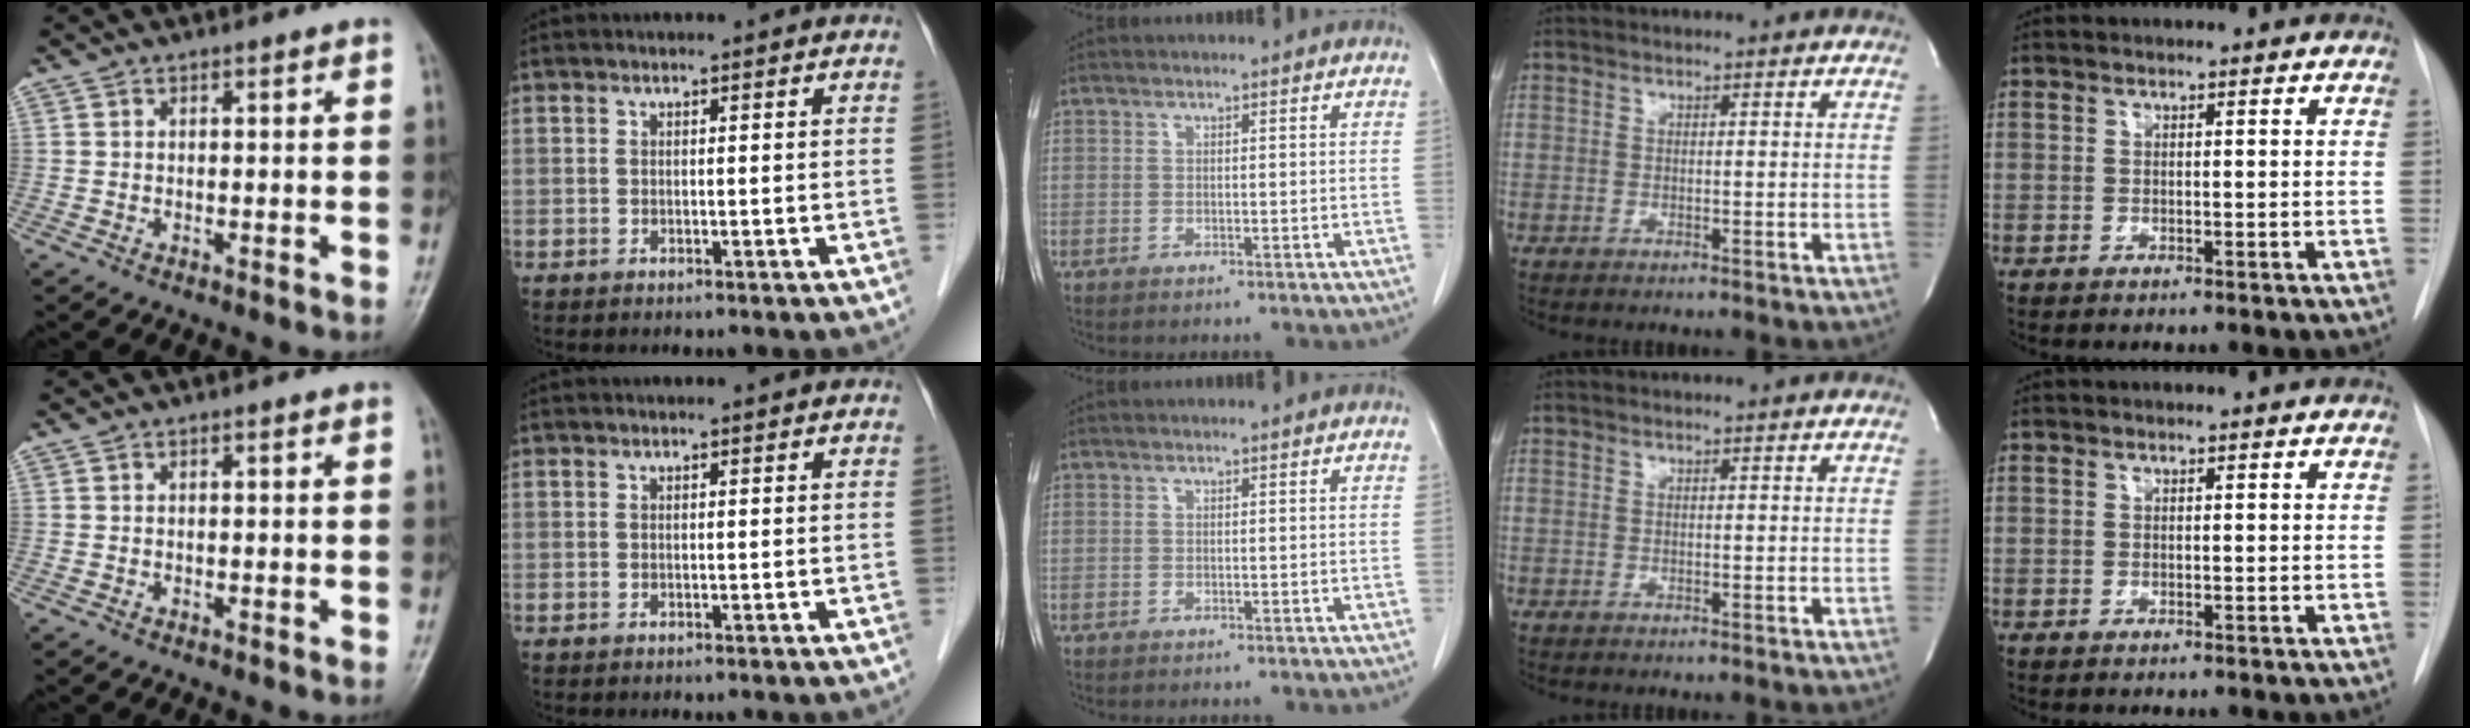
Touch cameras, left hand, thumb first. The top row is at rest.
{}